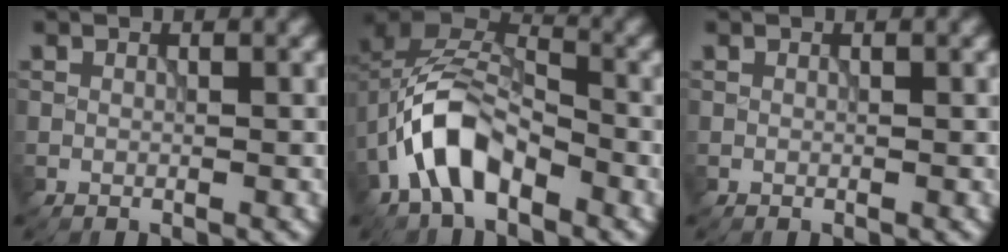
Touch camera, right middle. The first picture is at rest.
{"total": 7.8, "force": [-3.1, 4.4, 5.6], "torque": [-0.101, 0.015, -0.070]}
{"total": 0.0}